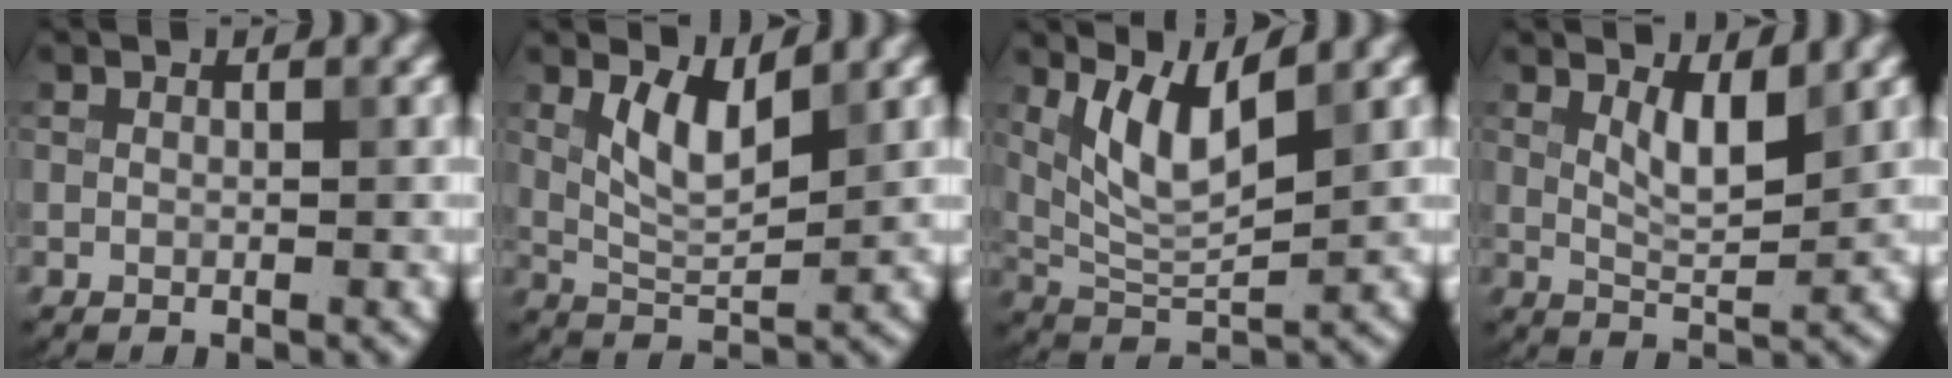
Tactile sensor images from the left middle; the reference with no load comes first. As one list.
[{"total": 3.8, "force": [1.7, 1.3, 3.2], "torque": [-0.069, -0.006, 0.036]}, {"total": 5.1, "force": [2.3, 1.5, 4.3], "torque": [-0.093, -0.011, 0.051]}, {"total": 3.0, "force": [1.5, 0.8, 2.4], "torque": [-0.047, -0.008, 0.030]}]